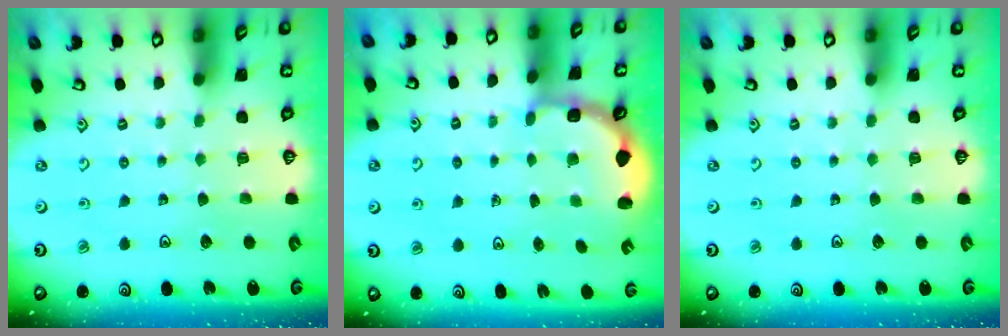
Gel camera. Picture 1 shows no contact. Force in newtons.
{"total": 2.7, "press": 2.3, "slide": 1.4}
{"total": 0.0}